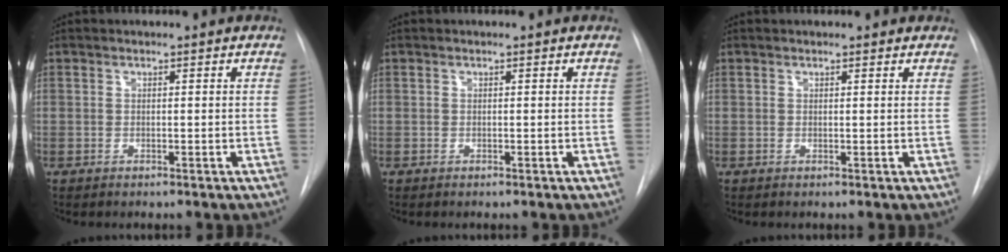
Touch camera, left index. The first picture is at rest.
{"total": 0.0}
{"total": 1.2, "force": [1.1, 0.5, 0.2], "torque": [-0.008, 0.004, 0.008]}